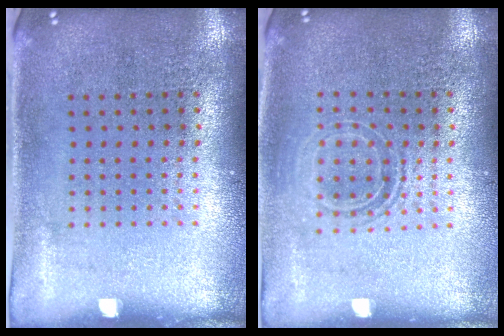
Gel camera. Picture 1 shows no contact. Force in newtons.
{"total": 1.5, "press": 1.2, "slide": 0.9}